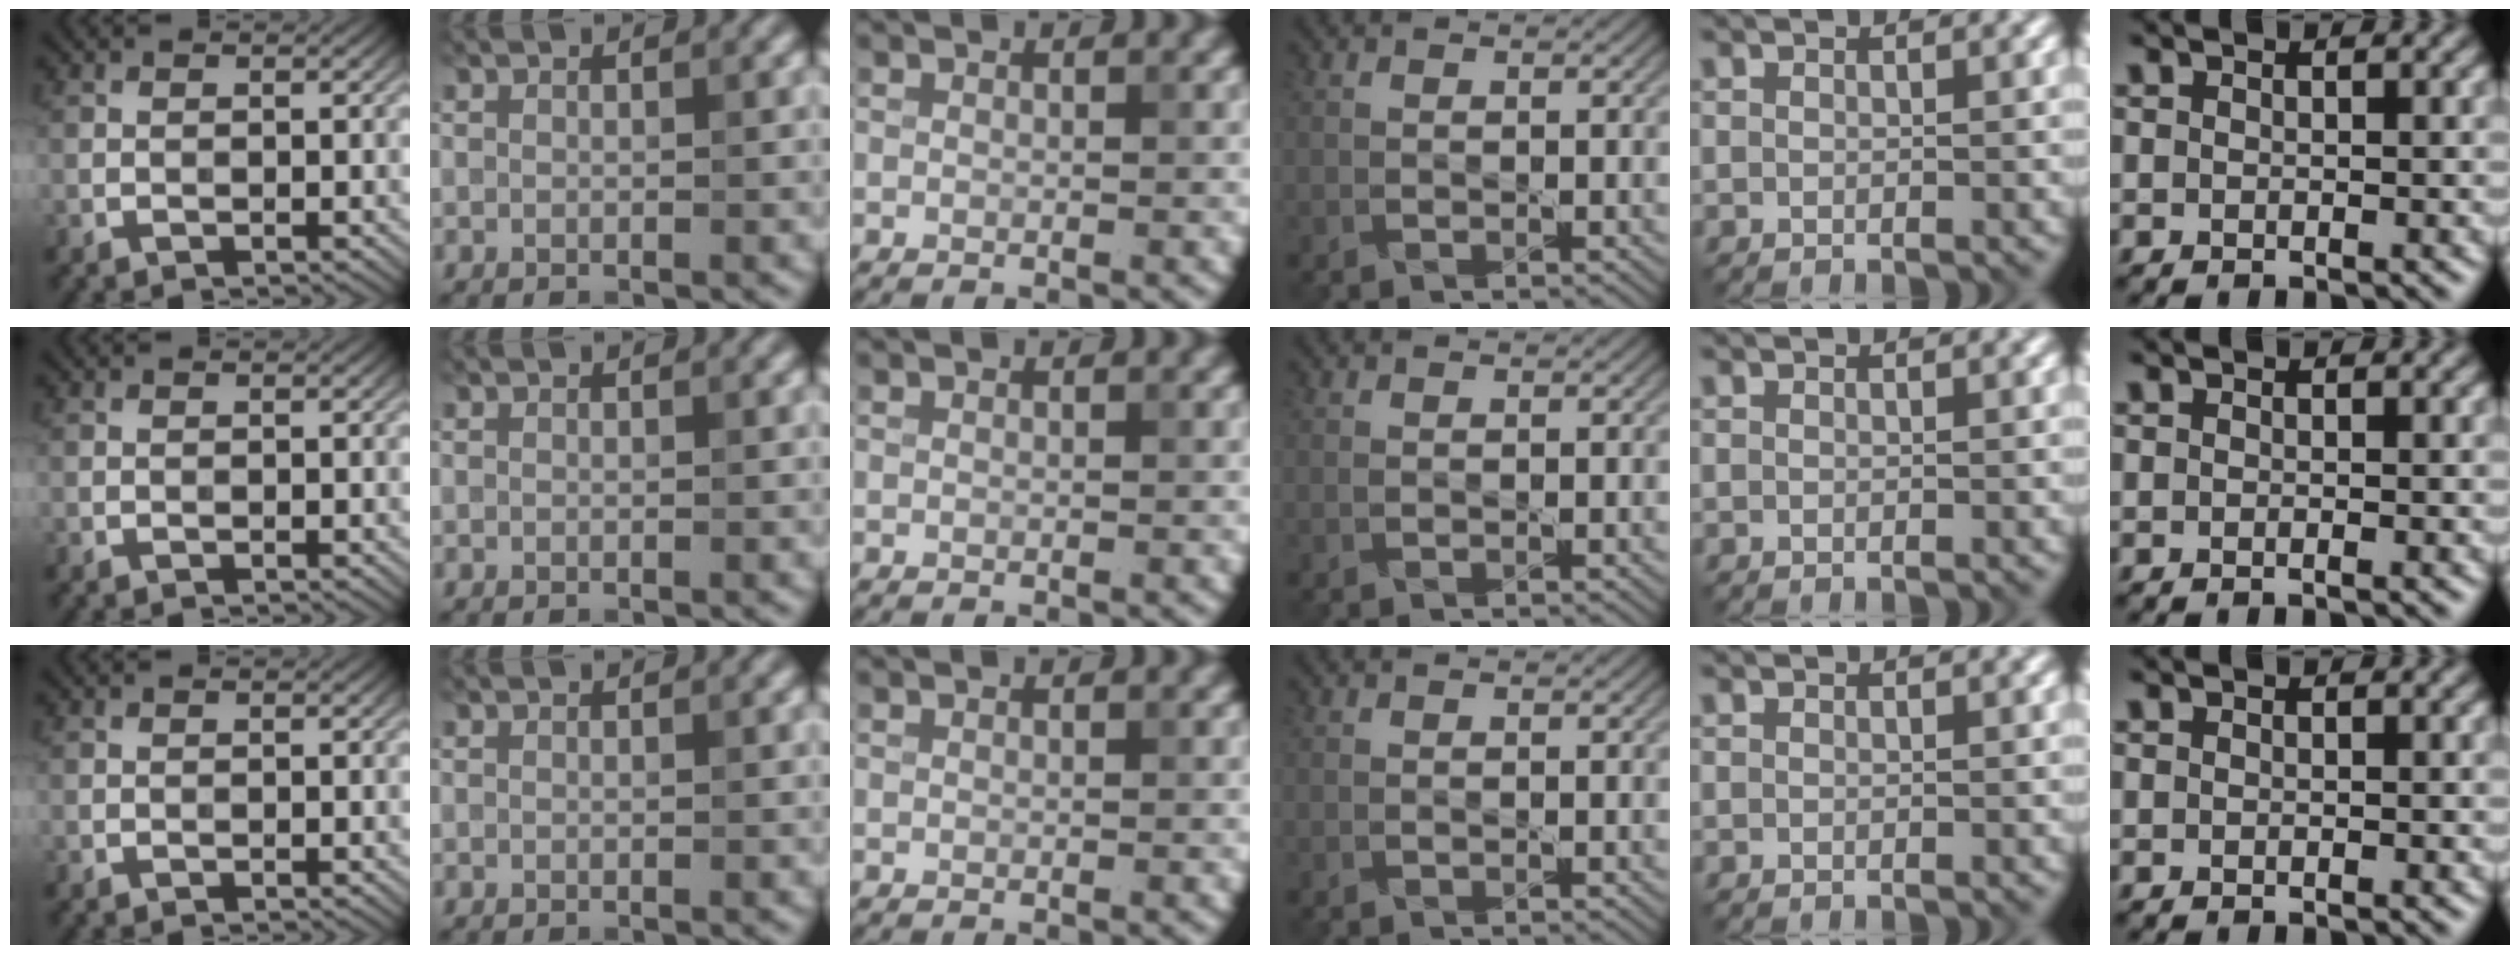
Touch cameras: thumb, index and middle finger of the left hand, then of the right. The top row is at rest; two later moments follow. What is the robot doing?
{"motion": "pour", "object": "bucket"}